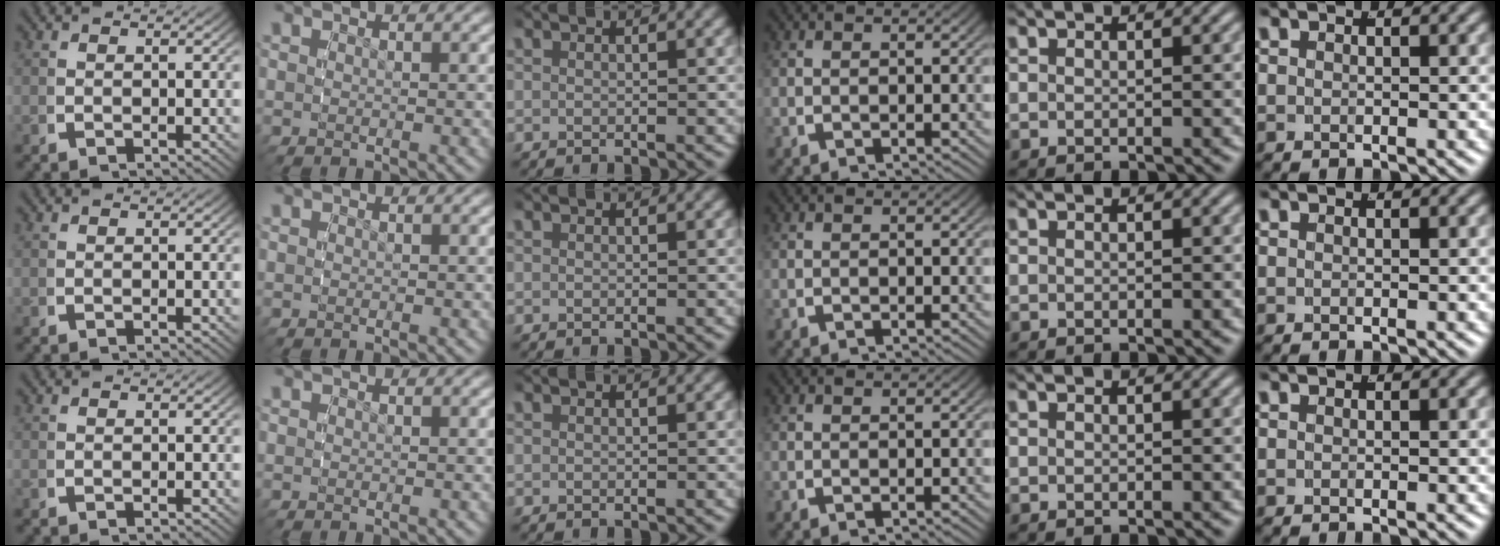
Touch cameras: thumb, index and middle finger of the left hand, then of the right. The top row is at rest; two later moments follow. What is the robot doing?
{"motion": "reach", "object": "photo album"}